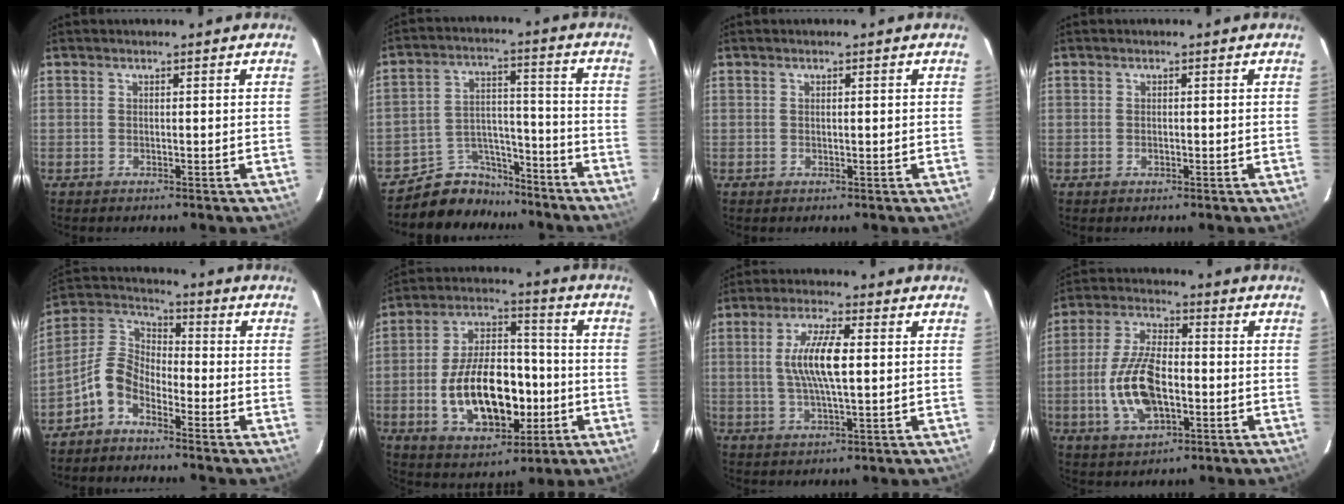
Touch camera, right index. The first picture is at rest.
{"total": 10.4, "force": [-9.0, 5.1, 0.6], "torque": [-0.020, 0.053, -0.143]}
{"total": 0.7, "force": [0.1, 0.1, 0.7], "torque": [-0.012, 0.003, 0.002]}
{"total": 0.8, "force": [-0.3, 0.5, 0.5], "torque": [-0.006, 0.001, -0.004]}
{"total": 7.2, "force": [-4.5, 3.9, 4.0], "torque": [-0.091, 0.022, -0.101]}
{"total": 18.3, "force": [-4.2, 10.0, 14.8], "torque": [-0.284, 0.016, -0.051]}
{"total": 8.9, "force": [0.9, 1.9, 8.7], "torque": [-0.168, 0.004, 0.019]}
{"total": 13.2, "force": [-3.0, 6.4, 11.2], "torque": [-0.233, 0.002, -0.050]}